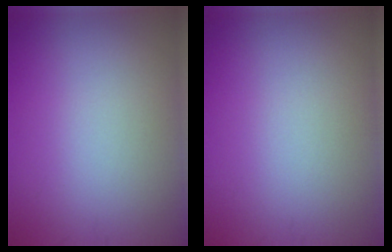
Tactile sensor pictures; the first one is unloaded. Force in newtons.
{"total": 0.0}